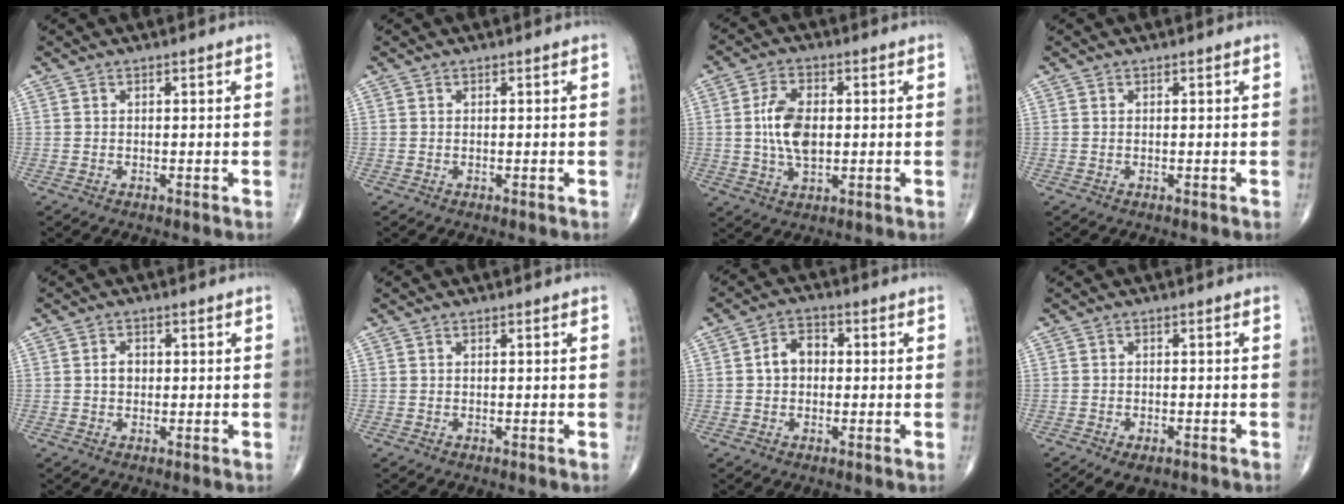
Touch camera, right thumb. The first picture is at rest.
{"total": 0.0}
{"total": 8.8, "force": [0.4, 4.8, 7.3], "torque": [-0.136, 0.001, 0.009]}
{"total": 0.0}
{"total": 2.3, "force": [0.1, 1.8, 1.5], "torque": [-0.017, 0.006, 0.000]}
{"total": 0.0}
{"total": 5.0, "force": [0.1, 3.7, 3.3], "torque": [-0.044, 0.020, -0.007]}
{"total": 5.1, "force": [-3.2, 2.6, 3.1], "torque": [-0.049, 0.005, -0.049]}